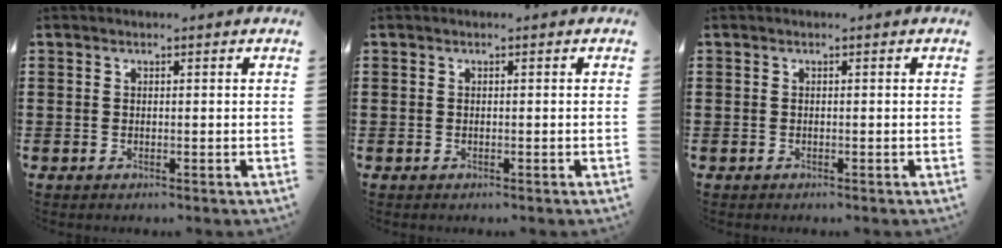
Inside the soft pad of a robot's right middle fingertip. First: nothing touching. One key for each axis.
{"total": 0.0}
{"total": 0.0}